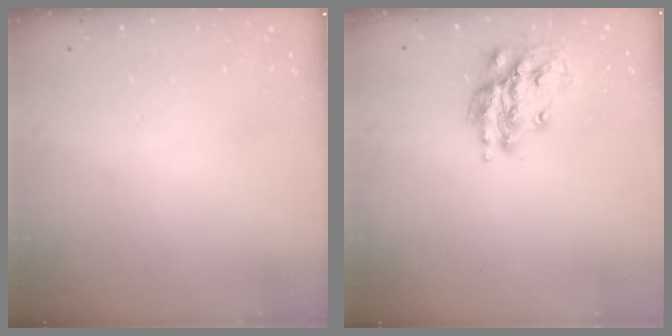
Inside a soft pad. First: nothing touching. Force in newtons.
{"total": 16.1, "press": 16.1, "slide": 1.5}